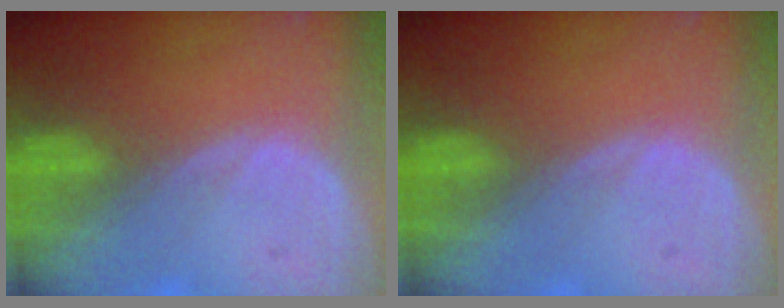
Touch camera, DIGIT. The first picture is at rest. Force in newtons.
{"total": 0.0}